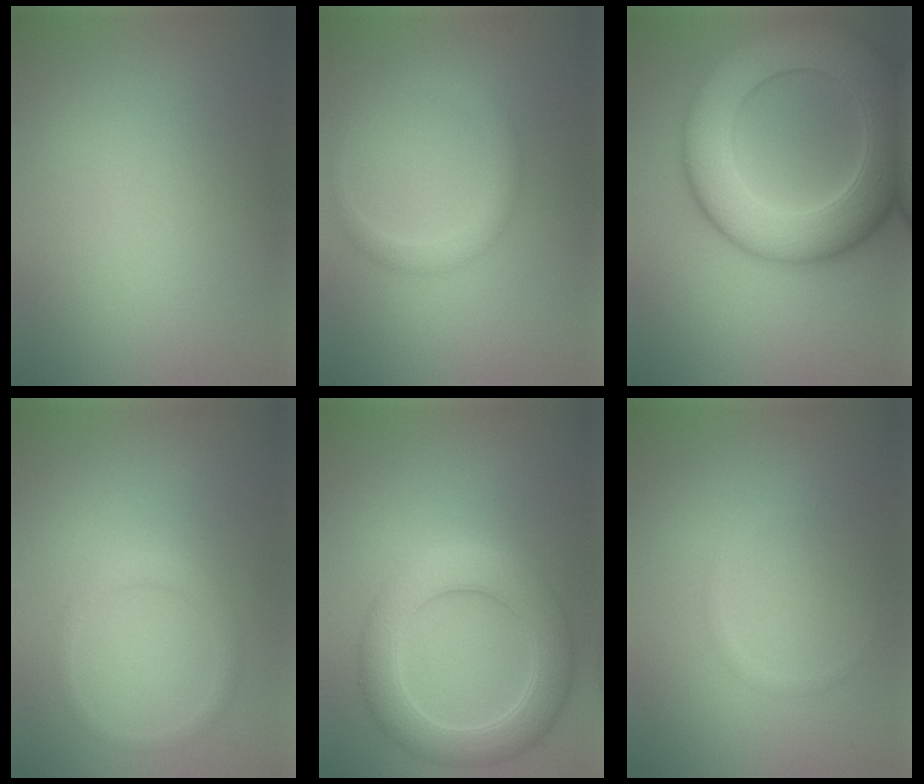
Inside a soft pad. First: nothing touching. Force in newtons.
{"total": 2.1, "press": 2.1, "slide": 0.0}
{"total": 11.4, "press": 11.4, "slide": 0.3}
{"total": 1.4, "press": 1.4, "slide": 0.1}
{"total": 6.0, "press": 6.0, "slide": 0.2}
{"total": 0.6, "press": 0.6, "slide": 0.0}